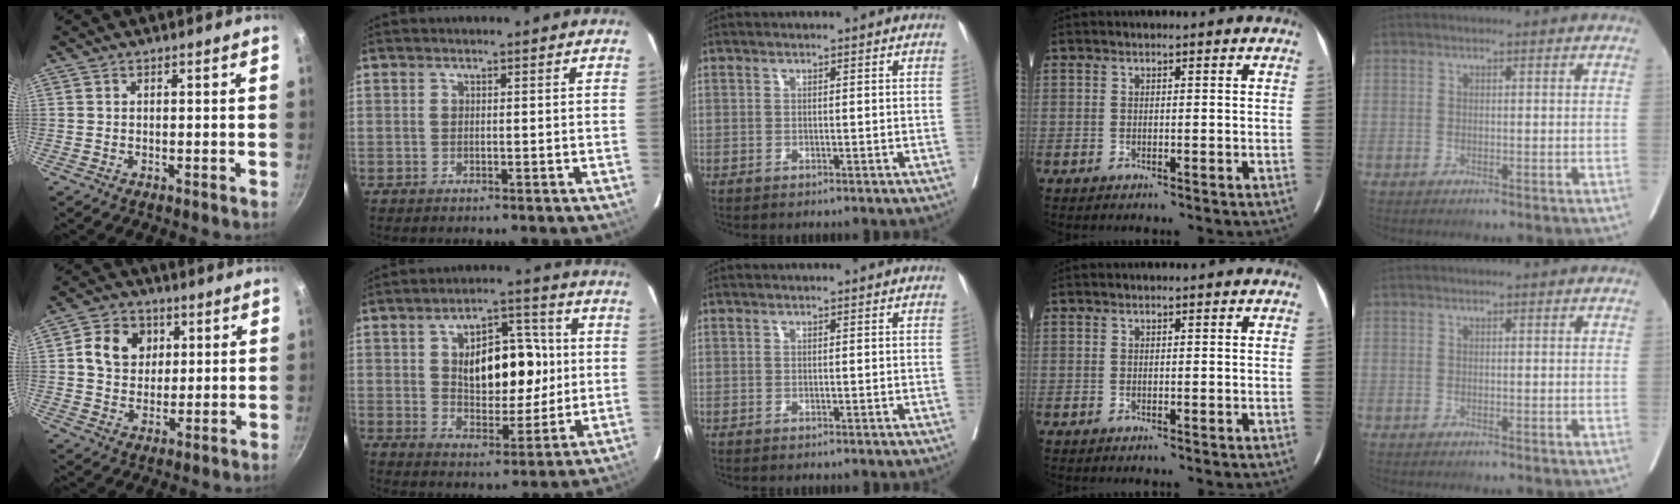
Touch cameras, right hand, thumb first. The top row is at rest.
{"thumb": {"total": 9.8, "force": [2.4, 8.0, 5.1], "torque": [-0.055, -0.003, 0.039]}, "index": {"total": 12.7, "force": [1.7, 6.5, 10.8], "torque": [-0.169, 0.021, 0.035]}}